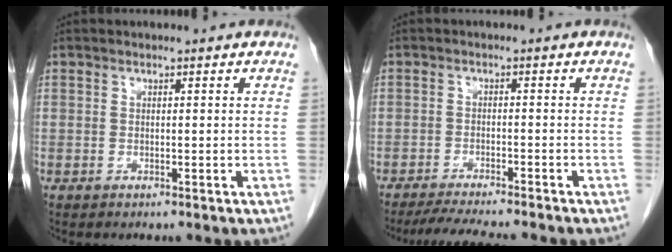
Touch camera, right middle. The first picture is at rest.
{"total": 8.9, "force": [-8.0, 0.3, 4.0], "torque": [-0.057, -0.016, -0.123]}